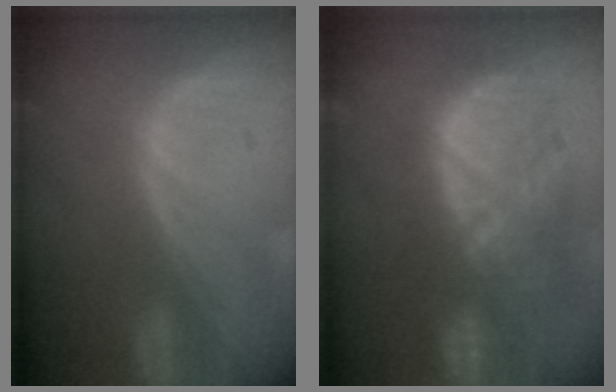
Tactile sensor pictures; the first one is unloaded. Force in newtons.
{"total": 11.4, "press": 11.0, "slide": 3.3}